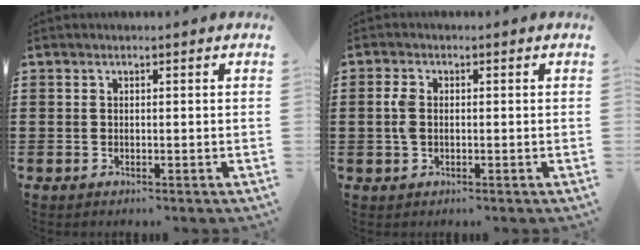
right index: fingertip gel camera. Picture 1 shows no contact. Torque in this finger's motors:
{"motor_torque": [0.84, 0.19, 0.21, 0.09]}